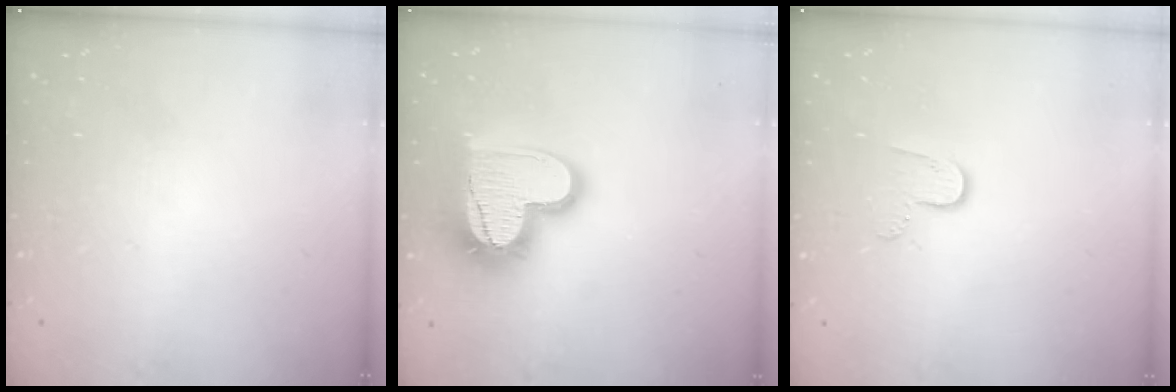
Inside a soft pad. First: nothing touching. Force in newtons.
{"total": 18.9, "press": 18.9, "slide": 1.4}
{"total": 7.0, "press": 7.0, "slide": 0.6}